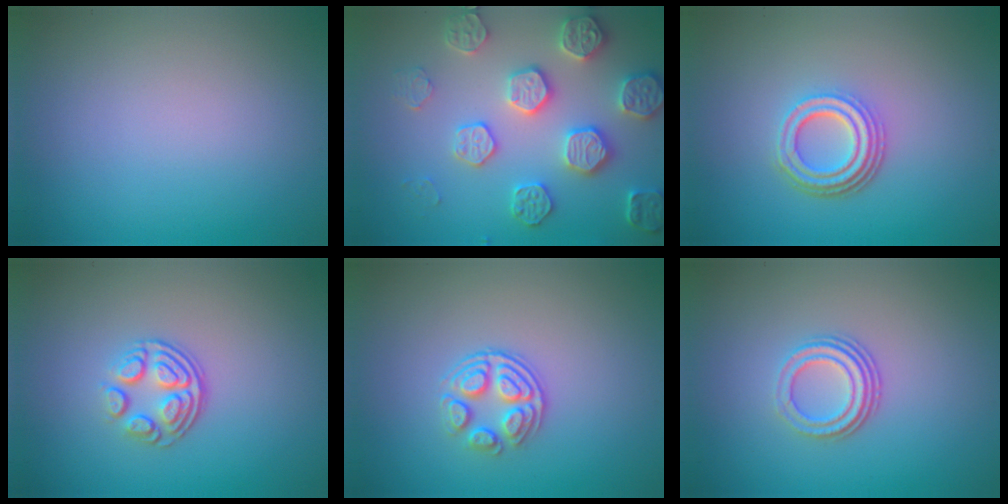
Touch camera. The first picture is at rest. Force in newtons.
{"total": 5.0, "press": 4.9, "slide": 1.1}
{"total": 4.2, "press": 3.1, "slide": 2.7}
{"total": 3.5, "press": 2.5, "slide": 2.4}
{"total": 3.1, "press": 2.6, "slide": 1.8}
{"total": 3.0, "press": 2.1, "slide": 2.1}